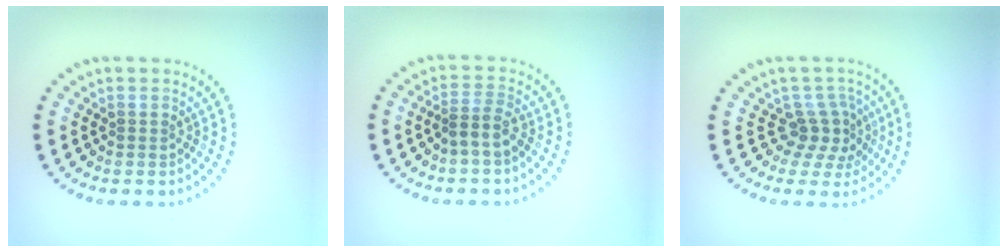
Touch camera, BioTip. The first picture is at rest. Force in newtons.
{"total": 1.8, "press": 1.3, "slide": 1.2}
{"total": 3.0, "press": 2.0, "slide": 2.2}